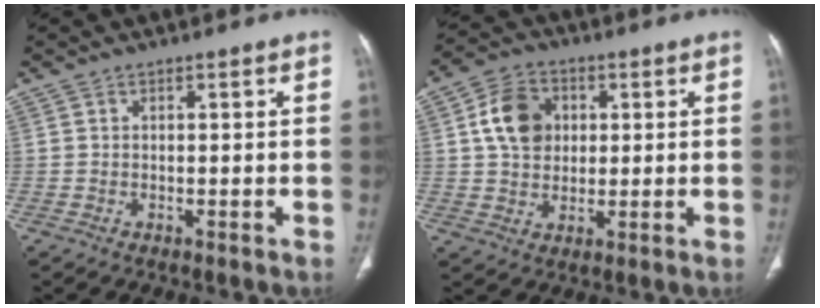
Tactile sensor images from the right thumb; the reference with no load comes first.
{"total": 9.6, "force": [2.1, 7.5, 5.6], "torque": [-0.080, 0.002, 0.033]}